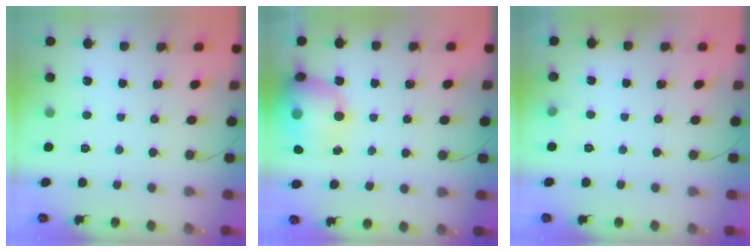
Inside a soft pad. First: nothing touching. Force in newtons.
{"total": 19.6, "press": 19.4, "slide": 3.3}
{"total": 3.0, "press": 2.8, "slide": 1.1}